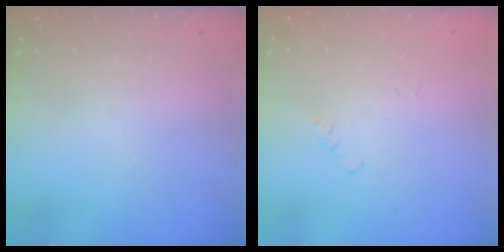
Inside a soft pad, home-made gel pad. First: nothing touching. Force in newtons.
{"total": 1.0, "press": 0.9, "slide": 0.2}